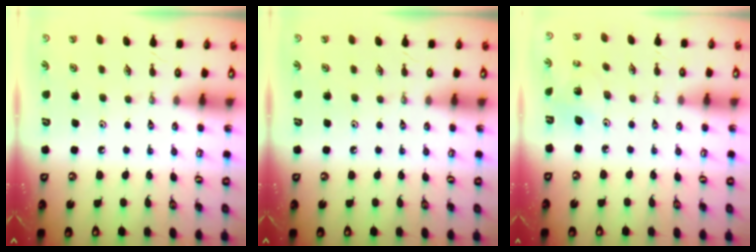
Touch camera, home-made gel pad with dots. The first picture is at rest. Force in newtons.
{"total": 0.0}
{"total": 2.8, "press": 2.8, "slide": 0.2}